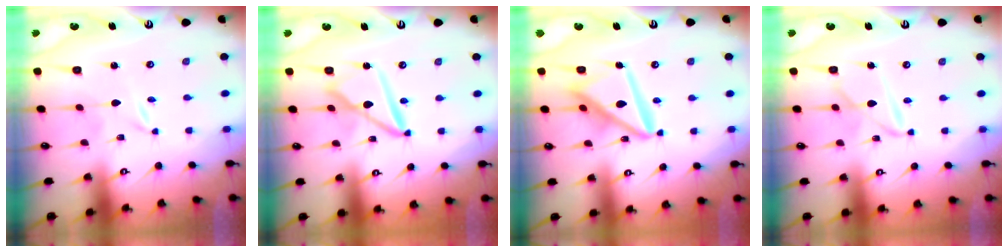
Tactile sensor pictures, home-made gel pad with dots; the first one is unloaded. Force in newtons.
{"total": 13.0, "press": 12.9, "slide": 1.2}
{"total": 14.7, "press": 14.6, "slide": 1.5}
{"total": 8.2, "press": 8.2, "slide": 0.6}